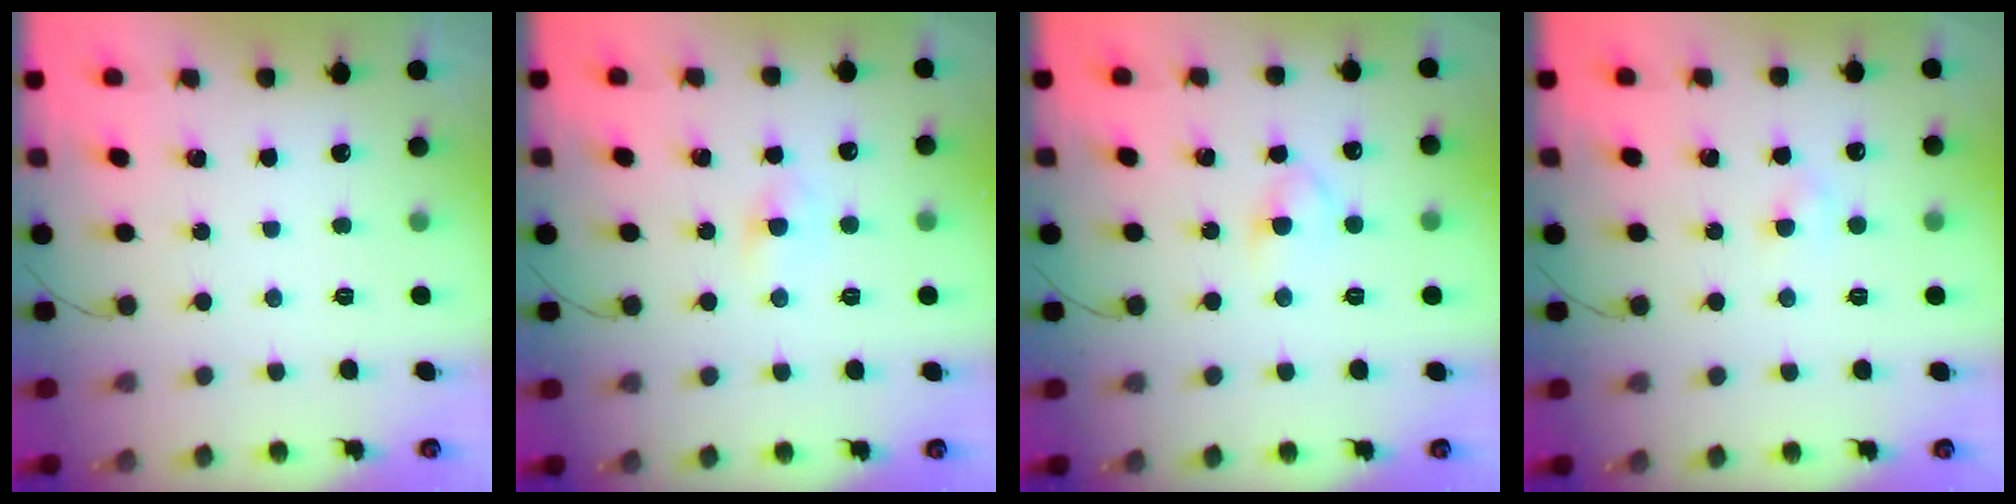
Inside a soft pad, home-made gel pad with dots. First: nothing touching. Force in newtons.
{"total": 3.4, "press": 3.2, "slide": 1.0}
{"total": 4.0, "press": 3.7, "slide": 1.5}
{"total": 2.4, "press": 2.3, "slide": 0.8}